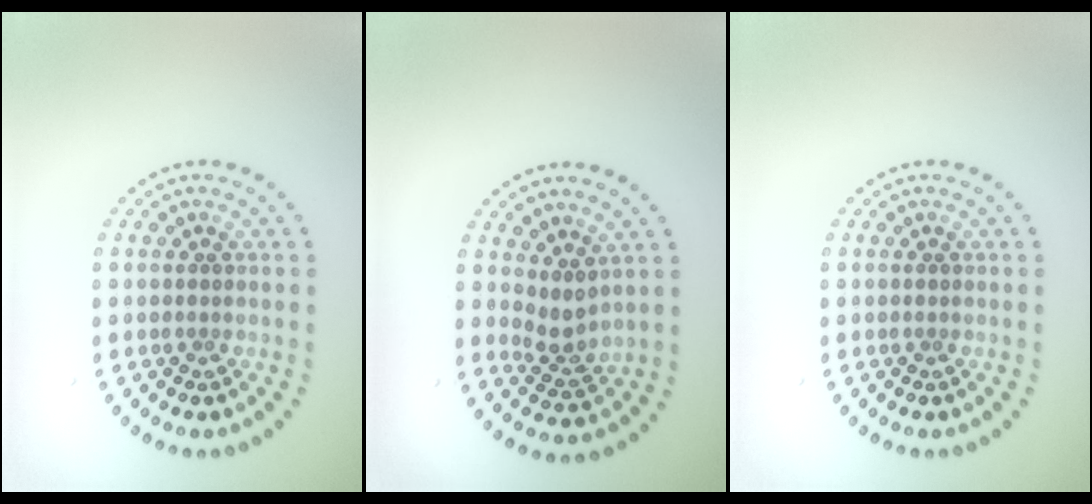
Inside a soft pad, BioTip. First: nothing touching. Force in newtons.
{"total": 2.2, "press": 1.7, "slide": 1.4}
{"total": 0.0}